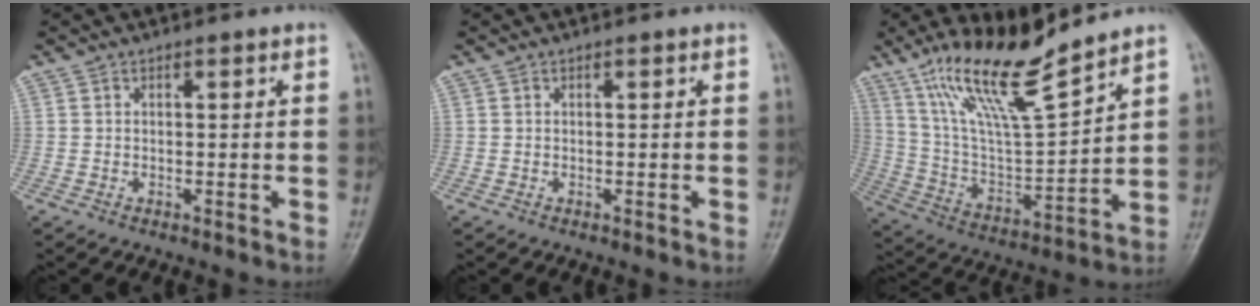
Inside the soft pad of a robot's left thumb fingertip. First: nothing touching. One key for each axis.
{"total": 0.0}
{"total": 16.1, "fx": 12.6, "fy": 2.2, "fz": 9.8, "tx": -0.169, "ty": -0.070, "tz": 0.248}